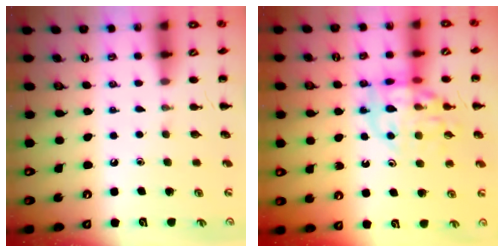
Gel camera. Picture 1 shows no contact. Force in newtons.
{"total": 13.3, "press": 13.2, "slide": 2.0}